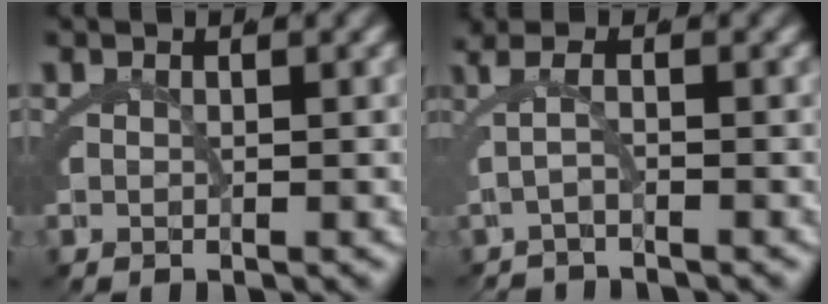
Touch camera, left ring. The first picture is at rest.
{"total": 2.0, "force": [-0.6, -0.2, 1.9], "torque": [-0.053, -0.005, -0.004]}